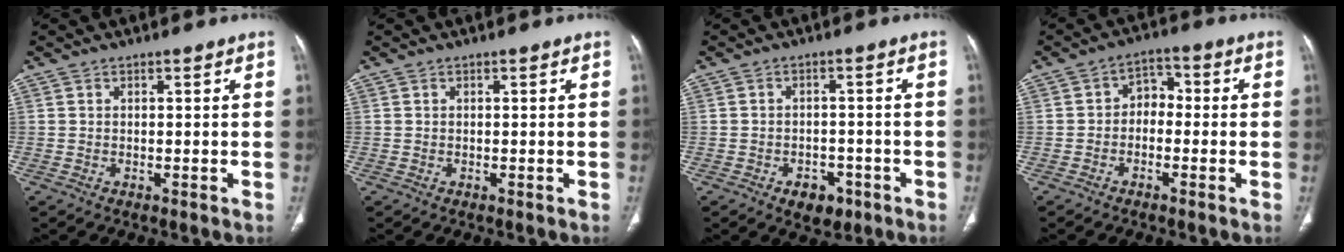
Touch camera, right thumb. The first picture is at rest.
{"total": 0.0}
{"total": 5.2, "force": [-2.8, 3.4, 2.6], "torque": [-0.015, 0.015, -0.035]}
{"total": 4.6, "force": [-0.9, 3.5, 2.8], "torque": [-0.022, 0.026, -0.029]}